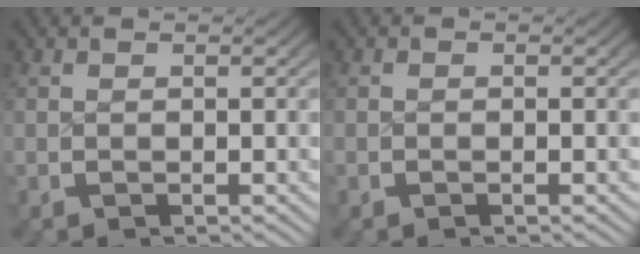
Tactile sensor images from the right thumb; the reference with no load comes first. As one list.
[{"total": 0.9, "force": [-0.8, 0.0, -0.3], "torque": [-0.003, -0.005, -0.014]}]